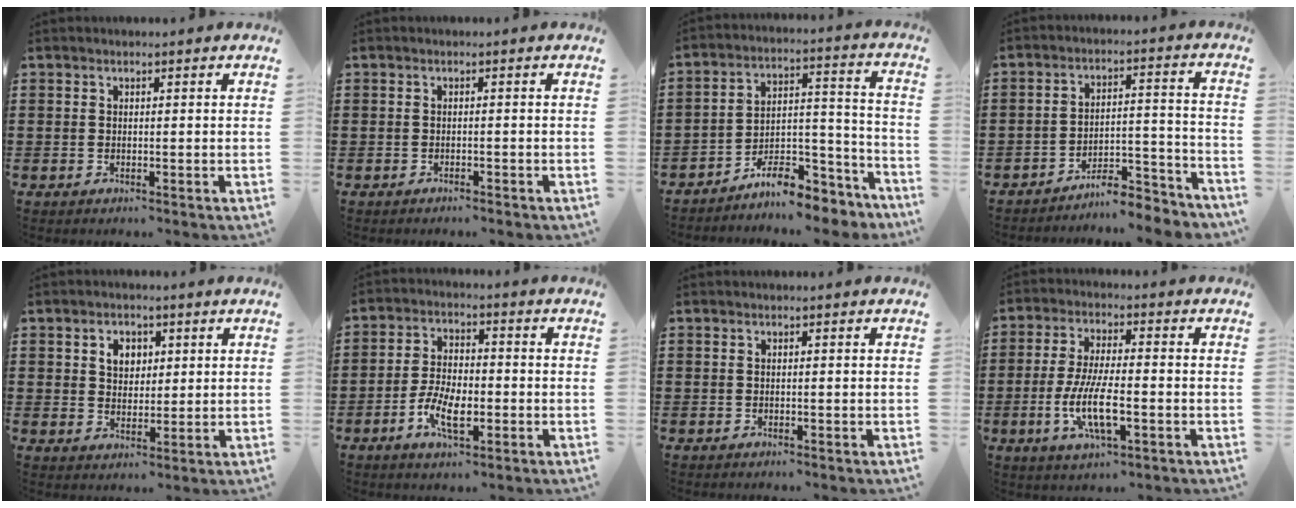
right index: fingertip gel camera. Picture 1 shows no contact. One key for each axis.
{"total": 0.7, "fx": -0.7, "fy": 0.0, "fz": 0.1, "tx": -0.004, "ty": -0.002, "tz": -0.015}
{"total": 8.8, "fx": -7.9, "fy": 2.2, "fz": 2.9, "tx": -0.030, "ty": 0.029, "tz": -0.148}
{"total": 6.9, "fx": -6.6, "fy": 0.8, "fz": 1.7, "tx": -0.020, "ty": 0.020, "tz": -0.128}
{"total": 3.6, "fx": 1.3, "fy": 2.8, "fz": 1.9, "tx": -0.039, "ty": 0.009, "tz": 0.018}
{"total": 6.7, "fx": -2.6, "fy": 3.1, "fz": 5.3, "tx": -0.115, "ty": 0.002, "tz": -0.051}
{"total": 0.0}
{"total": 8.6, "fx": -2.7, "fy": 2.6, "fz": 7.8, "tx": -0.167, "ty": -0.014, "tz": -0.053}